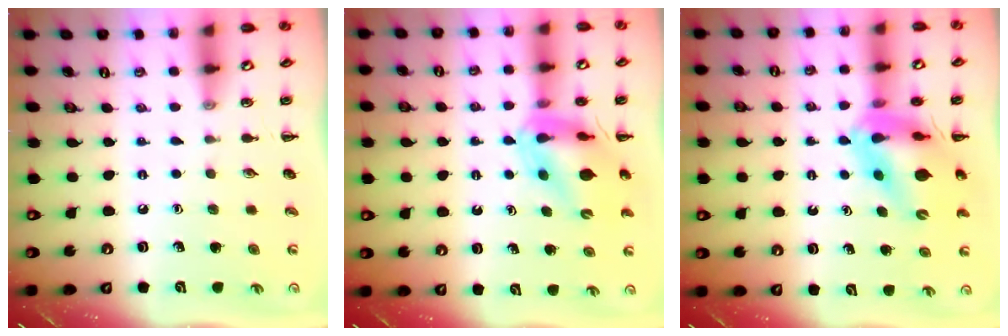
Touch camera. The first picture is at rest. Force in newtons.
{"total": 13.5, "press": 12.9, "slide": 3.8}
{"total": 13.4, "press": 12.8, "slide": 4.0}